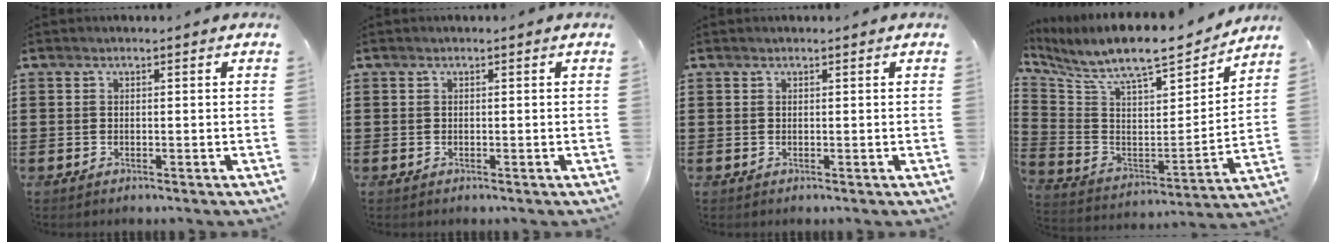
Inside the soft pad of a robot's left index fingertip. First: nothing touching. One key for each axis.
{"total": 0.0}
{"total": 0.0}
{"total": 9.7, "fx": 8.3, "fy": 1.8, "fz": 4.5, "tx": -0.117, "ty": -0.067, "tz": 0.140}